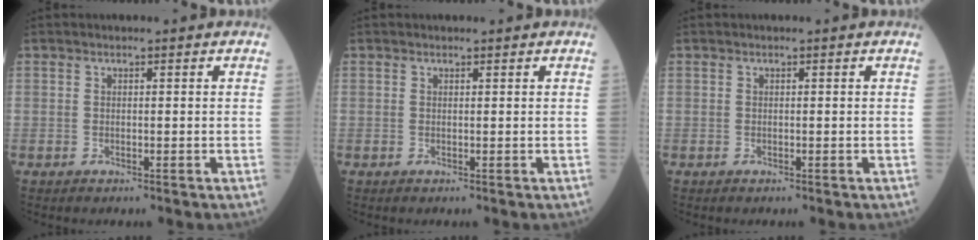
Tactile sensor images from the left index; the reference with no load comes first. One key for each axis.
{"total": 0.0}
{"total": 0.0}